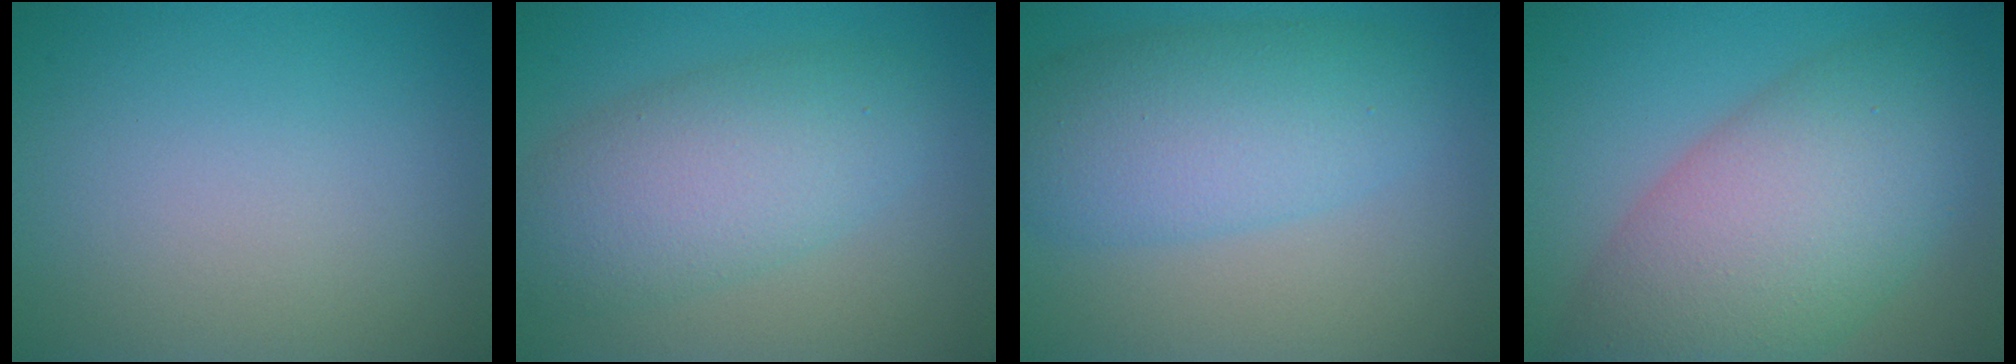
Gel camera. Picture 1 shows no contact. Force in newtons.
{"total": 6.6, "press": 6.6, "slide": 0.2}
{"total": 6.6, "press": 6.6, "slide": 0.3}
{"total": 10.6, "press": 10.6, "slide": 0.5}